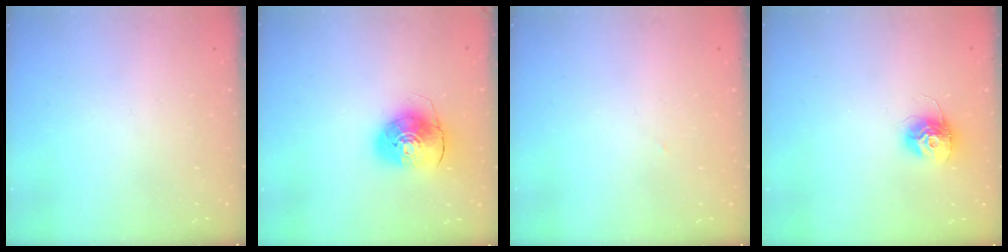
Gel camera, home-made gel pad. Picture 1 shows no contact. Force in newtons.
{"total": 9.2, "press": 9.1, "slide": 1.2}
{"total": 1.3, "press": 1.3, "slide": 0.0}
{"total": 11.2, "press": 11.2, "slide": 0.7}